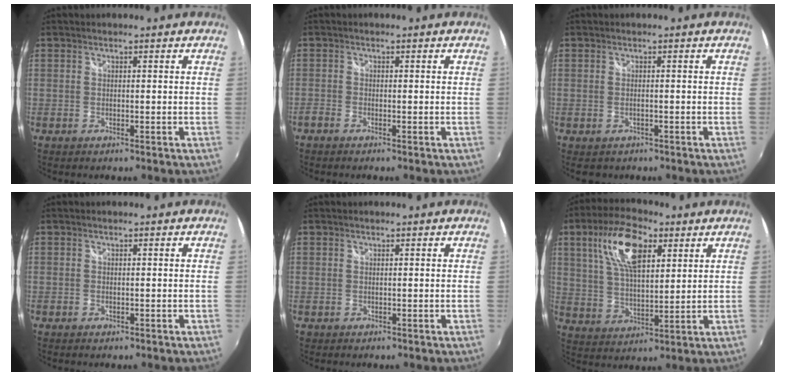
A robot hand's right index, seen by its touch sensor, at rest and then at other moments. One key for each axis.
{"total": 1.3, "fx": -1.1, "fy": 0.5, "fz": 0.6, "tx": -0.018, "ty": -0.001, "tz": -0.024}
{"total": 1.6, "fx": -0.9, "fy": 1.1, "fz": 0.6, "tx": -0.016, "ty": -0.004, "tz": -0.010}
{"total": 0.6, "fx": -0.4, "fy": 0.4, "fz": 0.2, "tx": -0.001, "ty": -0.003, "tz": -0.007}
{"total": 0.8, "fx": -0.1, "fy": 0.8, "fz": -0.1, "tx": 0.001, "ty": 0.002, "tz": 0.001}
{"total": 13.3, "fx": 6.0, "fy": 5.8, "fz": 10.4, "tx": -0.197, "ty": 0.022, "tz": 0.111}